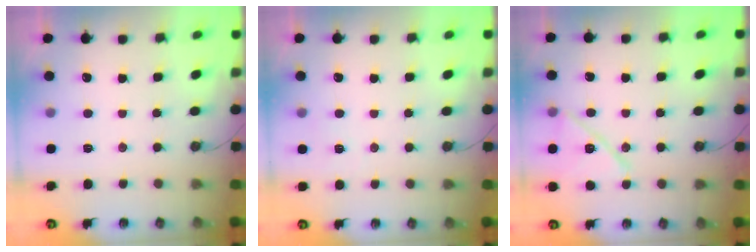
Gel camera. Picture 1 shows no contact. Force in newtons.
{"total": 4.0, "press": 4.0, "slide": 0.2}
{"total": 14.2, "press": 14.0, "slide": 2.6}